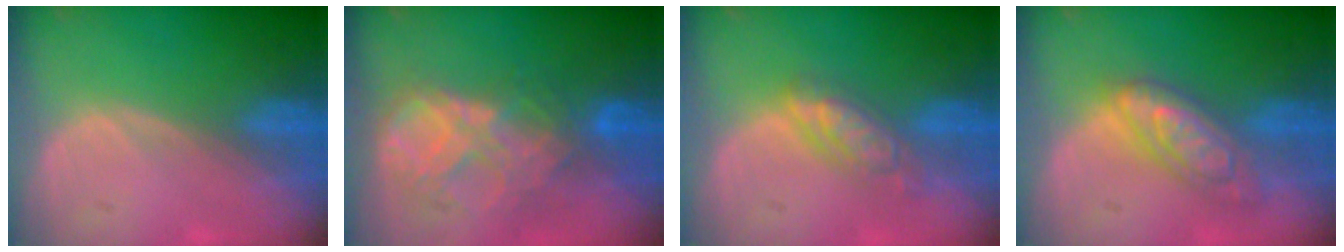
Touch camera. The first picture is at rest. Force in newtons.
{"total": 9.1, "press": 7.8, "slide": 4.7}
{"total": 5.5, "press": 5.0, "slide": 2.4}
{"total": 7.5, "press": 7.5, "slide": 0.4}